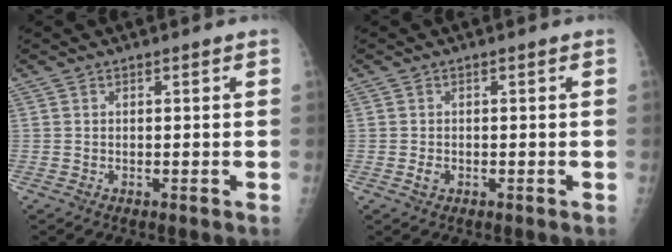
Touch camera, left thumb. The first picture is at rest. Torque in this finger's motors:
{"motor_torque": [-0.42, 0.34, 0.22, 0.19, 0.00]}